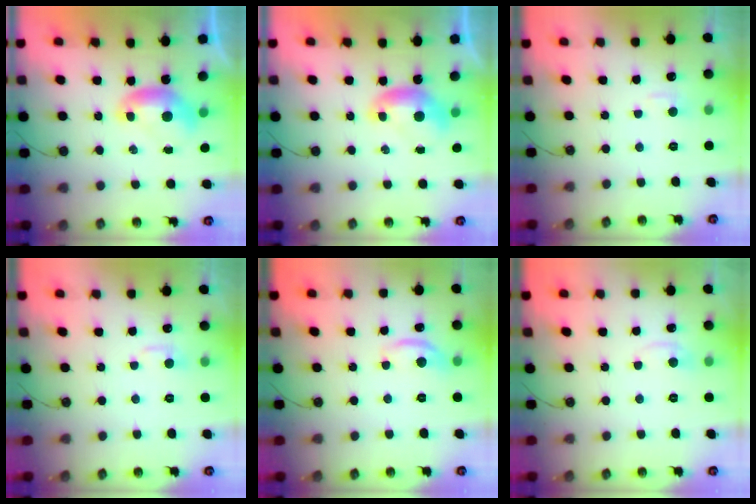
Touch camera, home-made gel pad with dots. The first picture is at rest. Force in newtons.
{"total": 0.0}
{"total": 1.7, "press": 1.6, "slide": 0.6}
{"total": 1.0, "press": 0.4, "slide": 0.9}
{"total": 6.3, "press": 6.3, "slide": 0.5}
{"total": 1.0, "press": 0.8, "slide": 0.5}